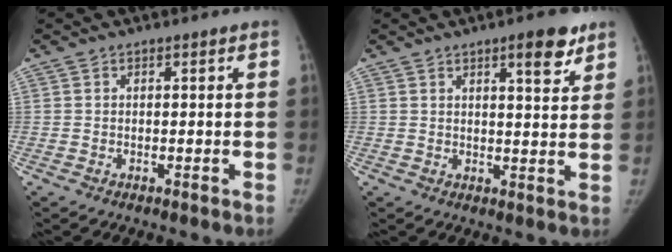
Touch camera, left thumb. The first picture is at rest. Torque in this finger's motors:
{"motor_torque": [0.77, -0.33, 0.78, -0.04, 0.01]}